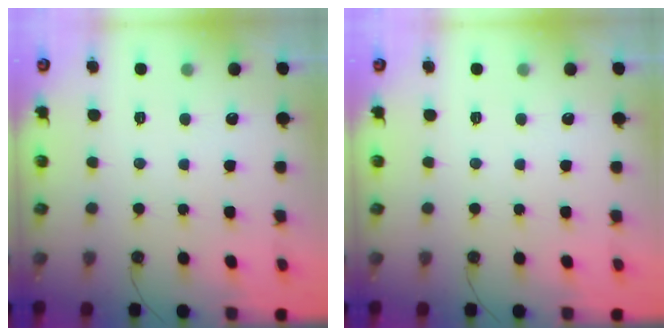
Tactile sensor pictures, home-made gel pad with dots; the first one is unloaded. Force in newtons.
{"total": 0.0}